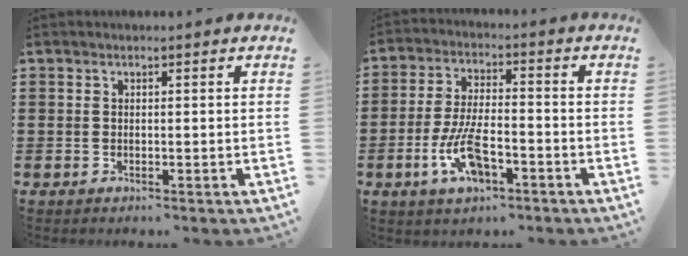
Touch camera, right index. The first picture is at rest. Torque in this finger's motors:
{"motor_torque": [1.09, 0.95, 0.18, 0.11]}